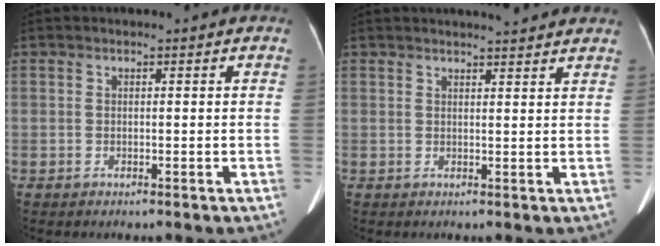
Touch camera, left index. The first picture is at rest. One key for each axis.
{"total": 6.6, "fx": 6.1, "fy": 0.5, "fz": 2.4, "tx": -0.032, "ty": 0.012, "tz": 0.064}